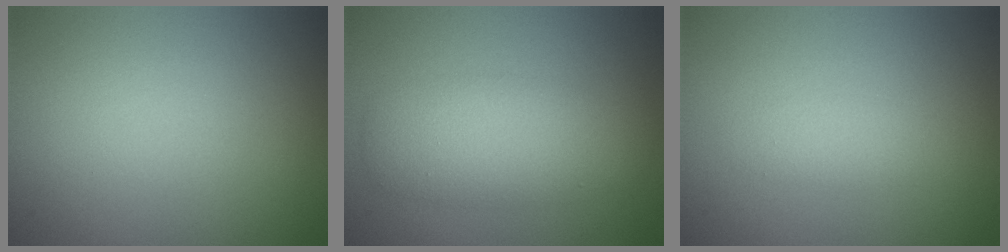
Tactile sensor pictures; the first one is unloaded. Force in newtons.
{"total": 4.8, "press": 4.8, "slide": 0.1}
{"total": 1.5, "press": 1.5, "slide": 0.1}